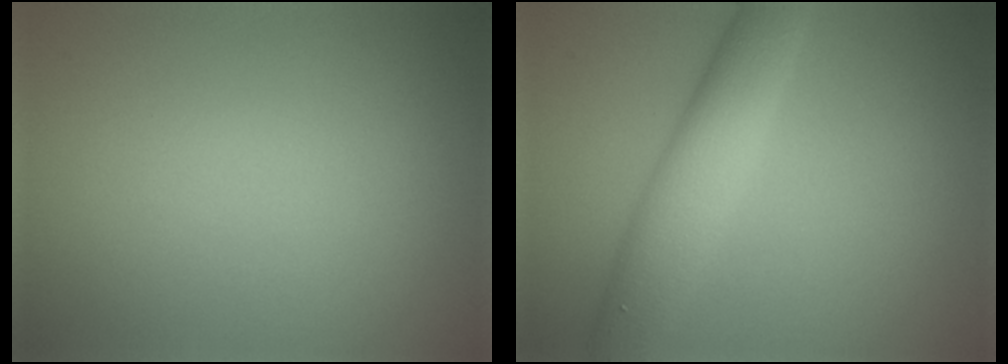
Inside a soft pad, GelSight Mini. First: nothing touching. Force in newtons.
{"total": 5.7, "press": 5.7, "slide": 0.1}